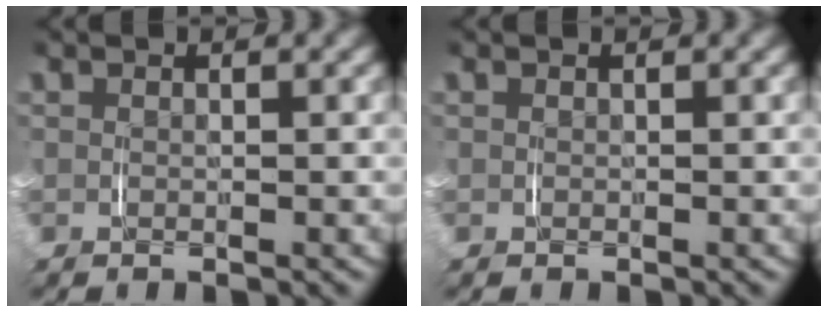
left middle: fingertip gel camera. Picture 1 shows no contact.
{"total": 0.0}